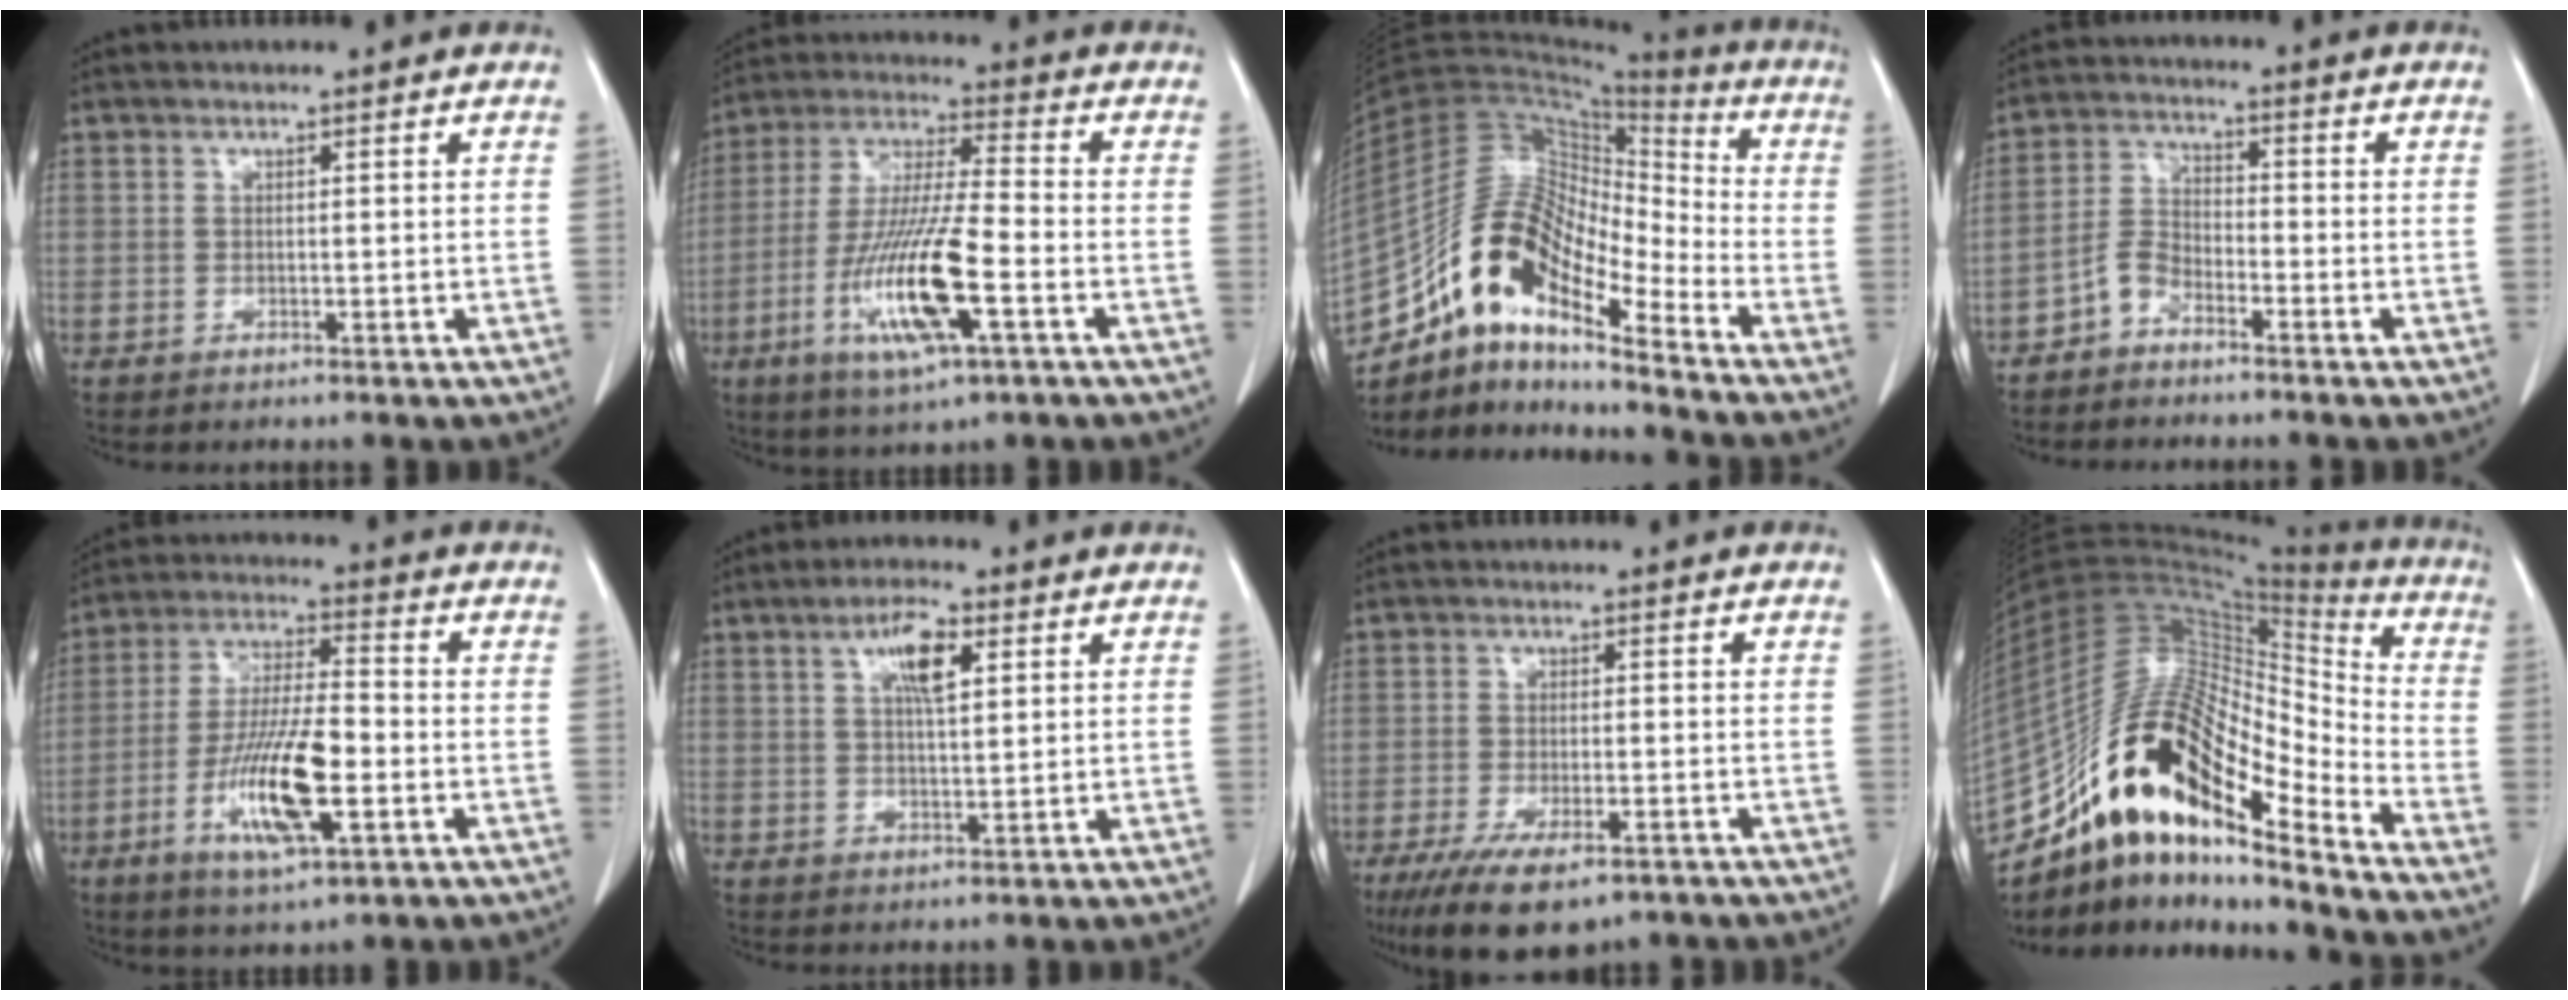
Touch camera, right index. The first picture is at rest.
{"total": 15.5, "force": [-5.4, 1.7, 14.4], "torque": [-0.294, -0.017, -0.098]}
{"total": 15.6, "force": [-10.5, 4.8, 10.6], "torque": [-0.190, 0.049, -0.185]}
{"total": 4.2, "force": [-3.2, 2.0, 1.8], "torque": [-0.037, 0.006, -0.069]}
{"total": 13.3, "force": [-4.4, 2.7, 12.3], "torque": [-0.241, -0.009, -0.077]}
{"total": 5.6, "force": [2.3, 1.4, 5.0], "torque": [-0.092, 0.005, 0.039]}
{"total": 11.0, "force": [-7.5, 3.7, 7.2], "torque": [-0.118, -0.016, -0.115]}
{"total": 23.5, "force": [-15.5, 6.3, 16.5], "torque": [-0.326, 0.027, -0.275]}